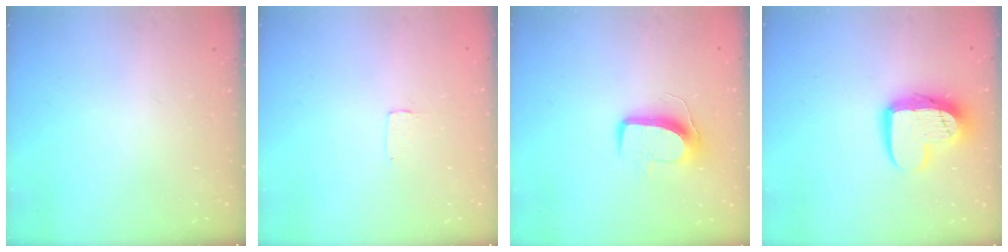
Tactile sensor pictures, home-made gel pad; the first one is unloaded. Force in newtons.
{"total": 1.7, "press": 1.7, "slide": 0.1}
{"total": 11.0, "press": 11.0, "slide": 0.9}
{"total": 12.7, "press": 12.7, "slide": 1.0}